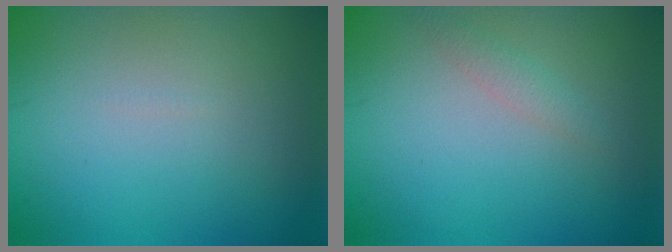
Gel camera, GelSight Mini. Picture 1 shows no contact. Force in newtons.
{"total": 1.2, "press": 1.2, "slide": 0.0}